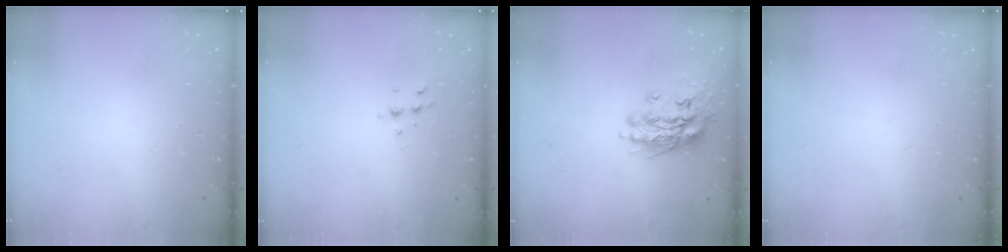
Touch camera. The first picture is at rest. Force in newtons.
{"total": 4.9, "press": 4.8, "slide": 1.1}
{"total": 13.2, "press": 13.1, "slide": 1.9}
{"total": 0.0}